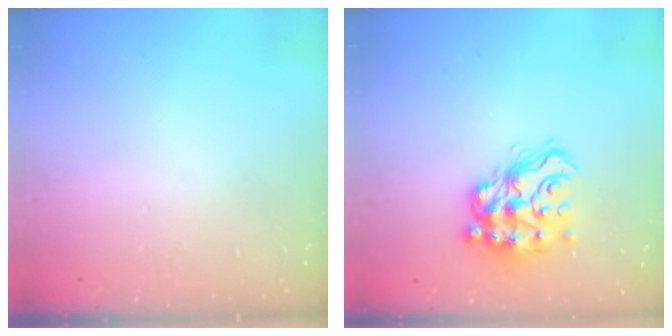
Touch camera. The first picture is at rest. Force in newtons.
{"total": 16.4, "press": 16.4, "slide": 1.0}